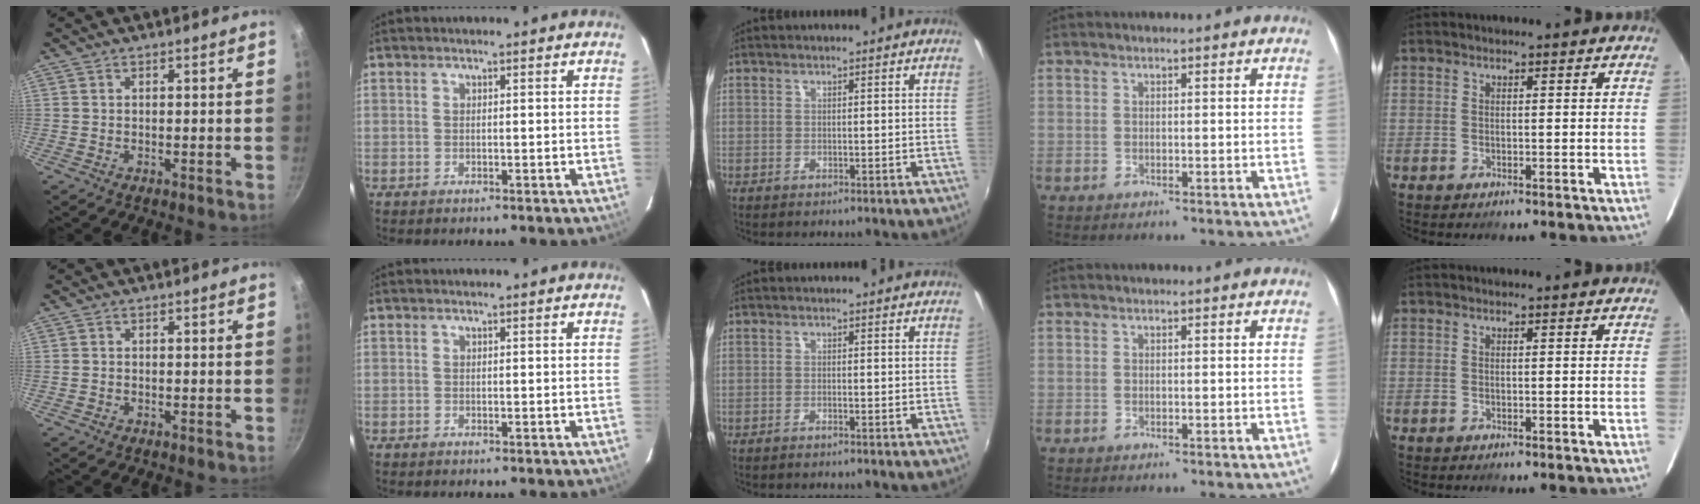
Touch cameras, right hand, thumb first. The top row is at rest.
{"thumb": {"total": 0.7, "force": [-0.3, 0.6, 0.2], "torque": [-0.005, 0.002, -0.004]}, "middle": {"total": 0.9, "force": [-0.8, 0.0, 0.4], "torque": [-0.008, -0.002, -0.017]}}